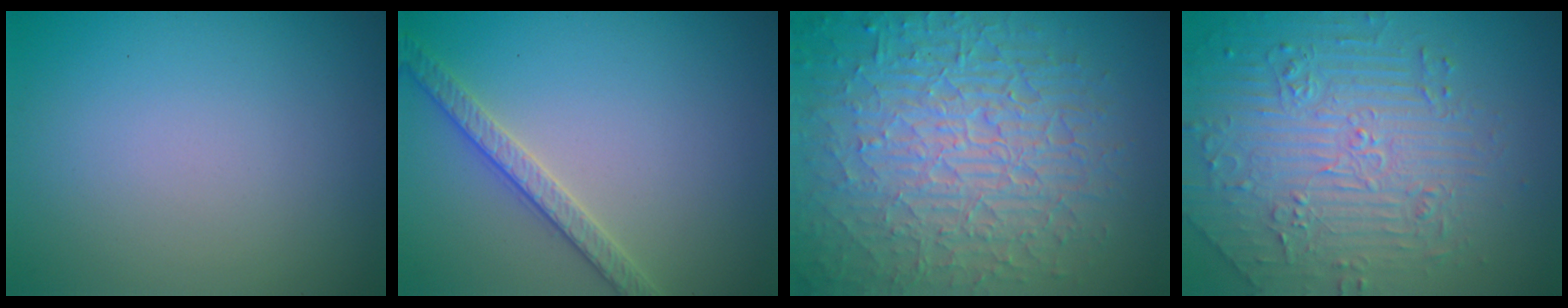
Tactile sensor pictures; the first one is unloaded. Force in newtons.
{"total": 2.6, "press": 2.6, "slide": 0.5}
{"total": 10.3, "press": 6.7, "slide": 7.9}
{"total": 4.6, "press": 4.5, "slide": 0.5}